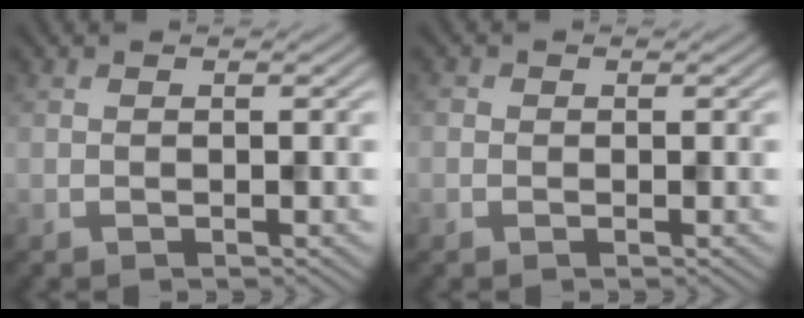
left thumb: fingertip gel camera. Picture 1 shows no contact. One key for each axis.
{"total": 0.8, "fx": -0.1, "fy": 0.8, "fz": 0.1, "tx": 0.001, "ty": -0.006, "tz": -0.004}